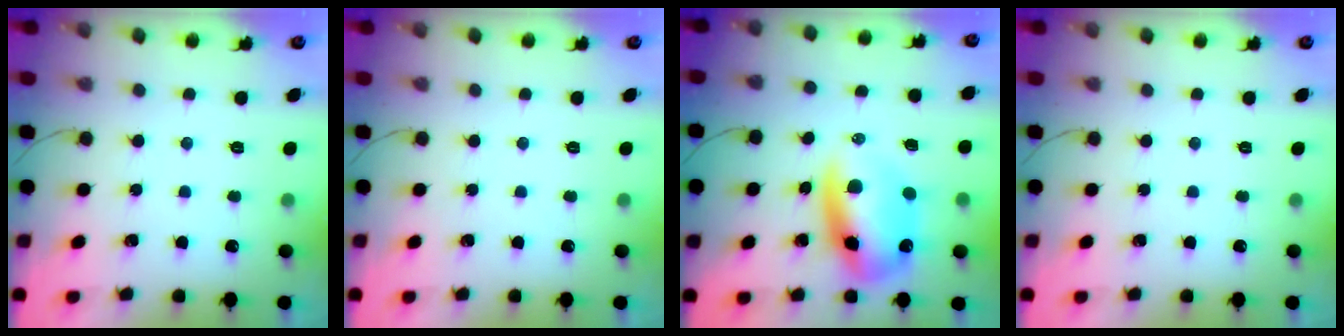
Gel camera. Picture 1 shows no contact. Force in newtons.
{"total": 0.0}
{"total": 12.5, "press": 12.1, "slide": 3.1}
{"total": 0.0}